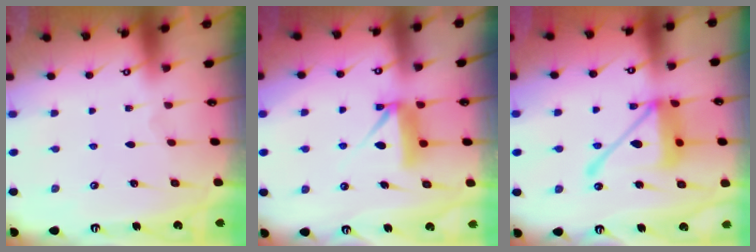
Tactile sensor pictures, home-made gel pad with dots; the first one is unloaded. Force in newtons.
{"total": 8.3, "press": 8.3, "slide": 0.5}
{"total": 15.7, "press": 15.6, "slide": 2.0}